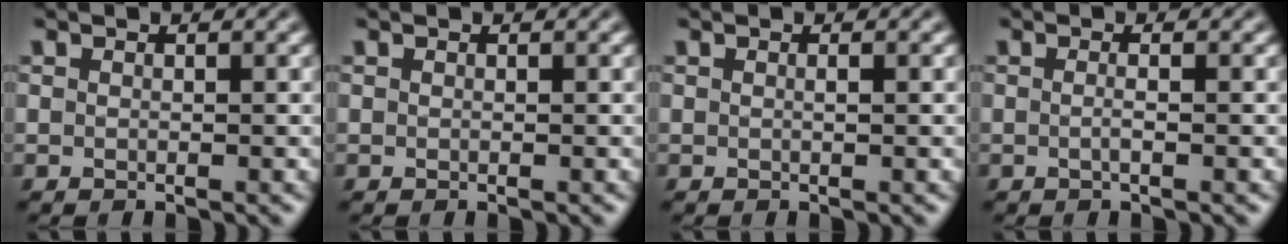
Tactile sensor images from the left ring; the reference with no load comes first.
{"total": 0.0}
{"total": 0.6, "force": [0.0, 0.1, 0.5], "torque": [-0.008, 0.003, 0.001]}
{"total": 1.5, "force": [0.0, 0.5, 1.4], "torque": [-0.013, -0.011, -0.011]}